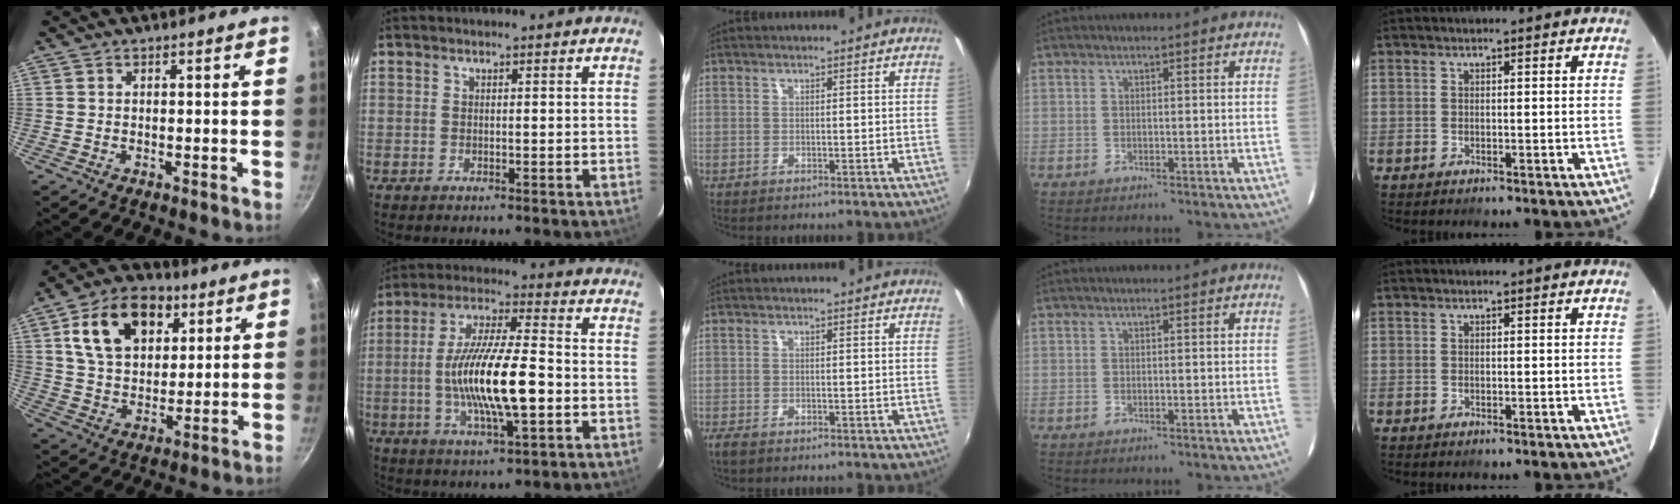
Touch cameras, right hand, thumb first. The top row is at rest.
{"thumb": {"total": 16.9, "force": [6.5, 11.4, 10.7], "torque": [-0.153, -0.006, 0.104]}, "index": {"total": 16.1, "force": [-2.8, 3.3, 15.5], "torque": [-0.294, -0.006, -0.050]}, "middle": {"total": 1.9, "force": [-1.5, 0.7, 1.0], "torque": [-0.023, -0.008, -0.027]}}